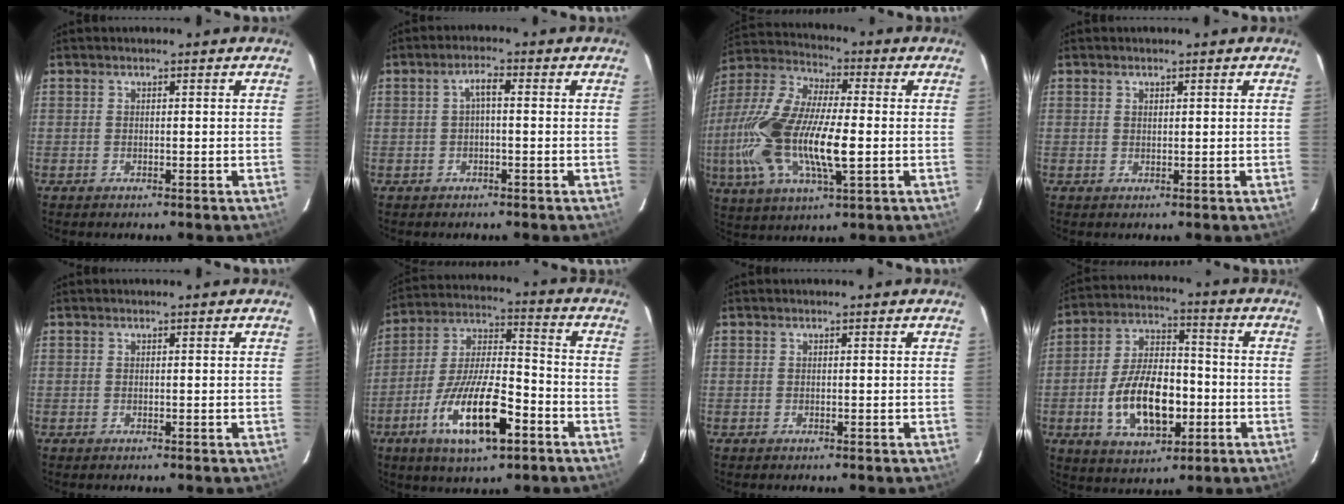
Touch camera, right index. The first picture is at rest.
{"total": 2.5, "force": [-0.2, 0.7, 2.4], "torque": [-0.048, 0.011, -0.002]}
{"total": 21.7, "force": [-2.8, 7.6, 20.1], "torque": [-0.413, -0.007, -0.059]}
{"total": 0.7, "force": [0.4, 0.4, 0.3], "torque": [-0.005, 0.002, 0.008]}
{"total": 0.0}
{"total": 17.2, "force": [-8.3, 5.2, 14.1], "torque": [-0.281, -0.014, -0.149]}
{"total": 0.0}
{"total": 15.2, "force": [-4.0, 7.9, 12.3], "torque": [-0.238, 0.013, -0.058]}